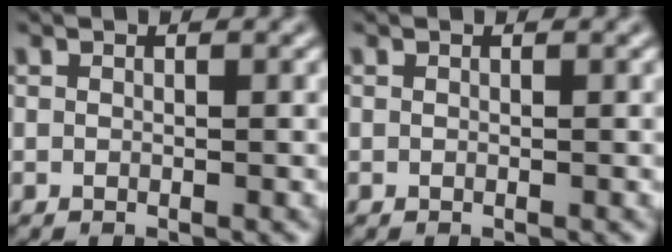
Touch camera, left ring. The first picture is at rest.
{"total": 0.0}